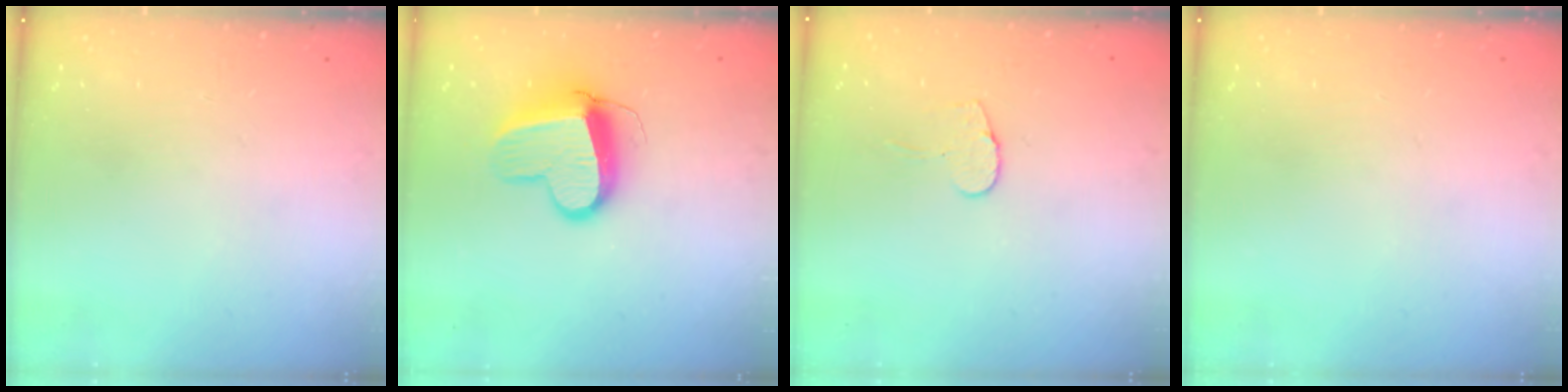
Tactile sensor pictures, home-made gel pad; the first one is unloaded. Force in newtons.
{"total": 11.5, "press": 11.4, "slide": 1.3}
{"total": 5.6, "press": 5.6, "slide": 0.4}
{"total": 0.0}